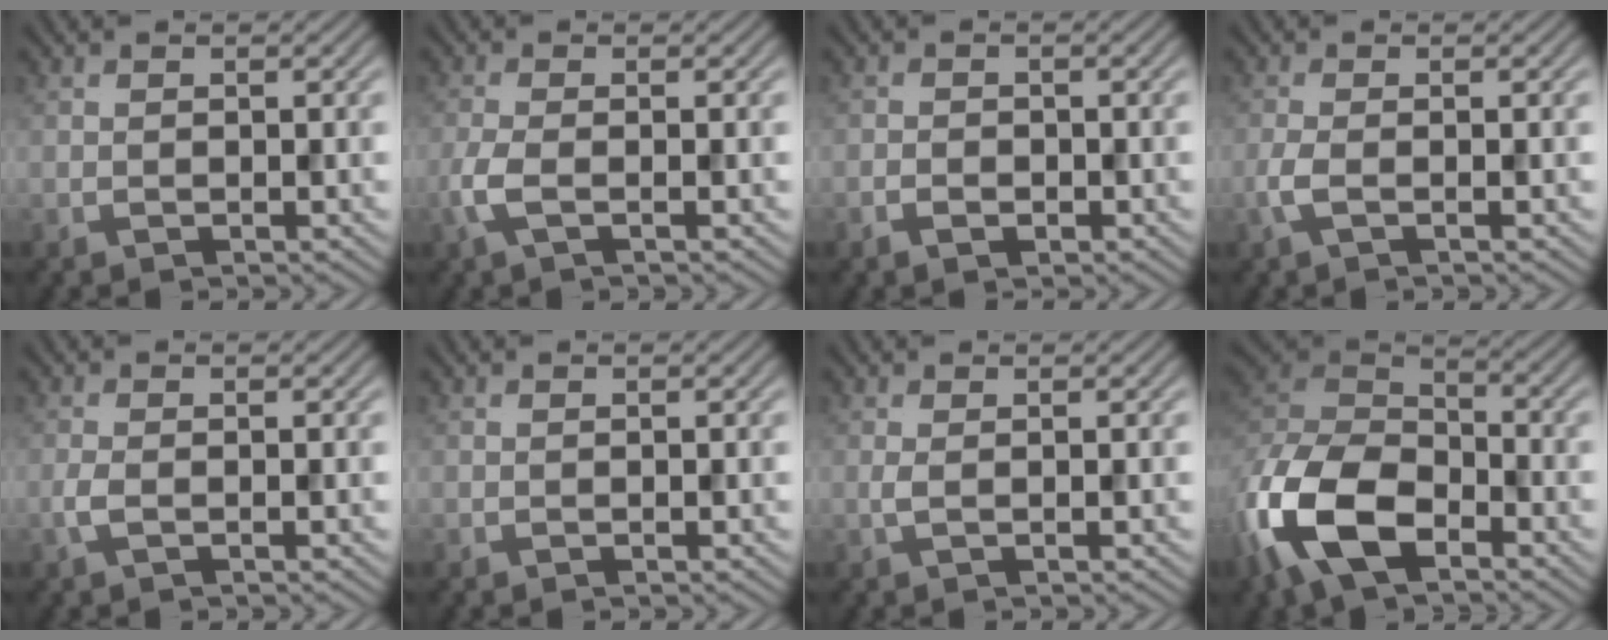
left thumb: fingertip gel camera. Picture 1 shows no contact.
{"total": 3.0, "force": [-1.1, 1.0, 2.6], "torque": [-0.077, -0.001, -0.026]}
{"total": 1.6, "force": [-1.0, 0.9, 0.9], "torque": [-0.020, -0.002, -0.017]}
{"total": 2.2, "force": [-0.8, 0.6, 2.0], "torque": [-0.057, 0.001, -0.019]}
{"total": 1.7, "force": [-0.6, 0.6, 1.4], "torque": [-0.041, 0.001, -0.012]}
{"total": 0.0}
{"total": 1.1, "force": [0.1, 0.1, 1.0], "torque": [-0.031, 0.001, 0.003]}
{"total": 13.9, "force": [-7.1, 7.8, 9.1], "torque": [-0.230, -0.026, -0.152]}